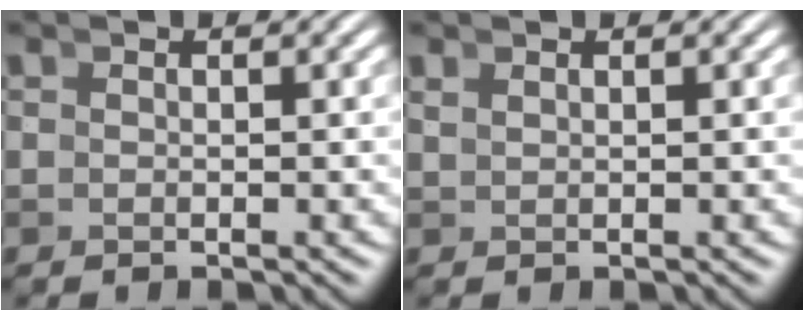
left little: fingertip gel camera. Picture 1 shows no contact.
{"total": 0.8, "force": [0.6, -0.5, 0.1], "torque": [0.008, 0.003, 0.017]}